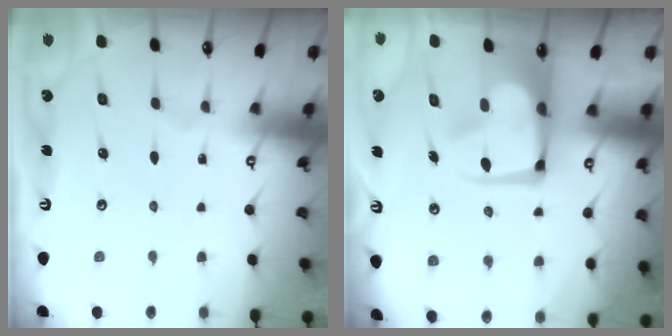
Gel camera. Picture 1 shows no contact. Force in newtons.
{"total": 7.1, "press": 7.0, "slide": 1.2}